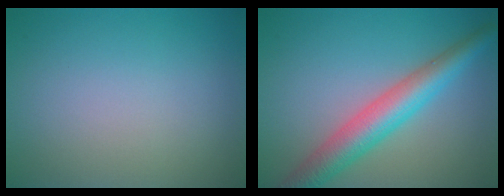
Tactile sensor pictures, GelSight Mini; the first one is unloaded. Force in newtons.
{"total": 5.7, "press": 5.6, "slide": 0.2}